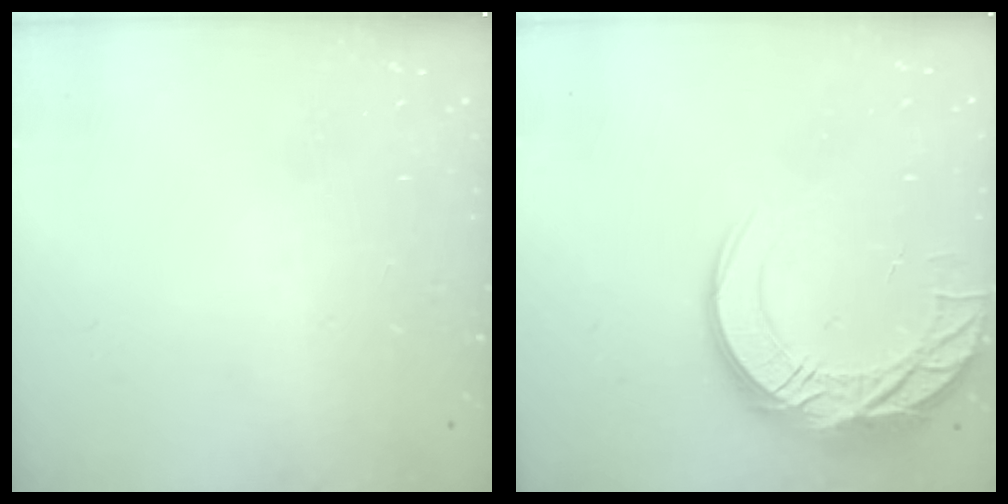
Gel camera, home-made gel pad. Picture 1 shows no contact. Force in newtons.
{"total": 14.6, "press": 14.6, "slide": 1.0}